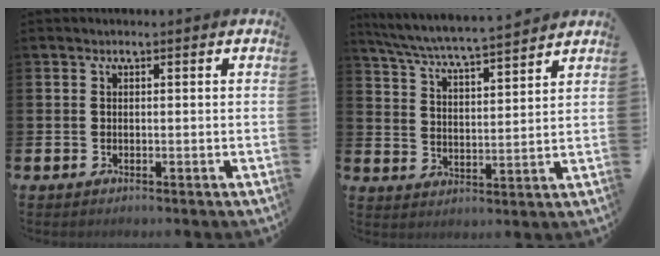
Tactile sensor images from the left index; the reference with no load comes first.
{"total": 6.3, "force": [6.2, -0.1, 1.5], "torque": [-0.052, -0.048, 0.105]}